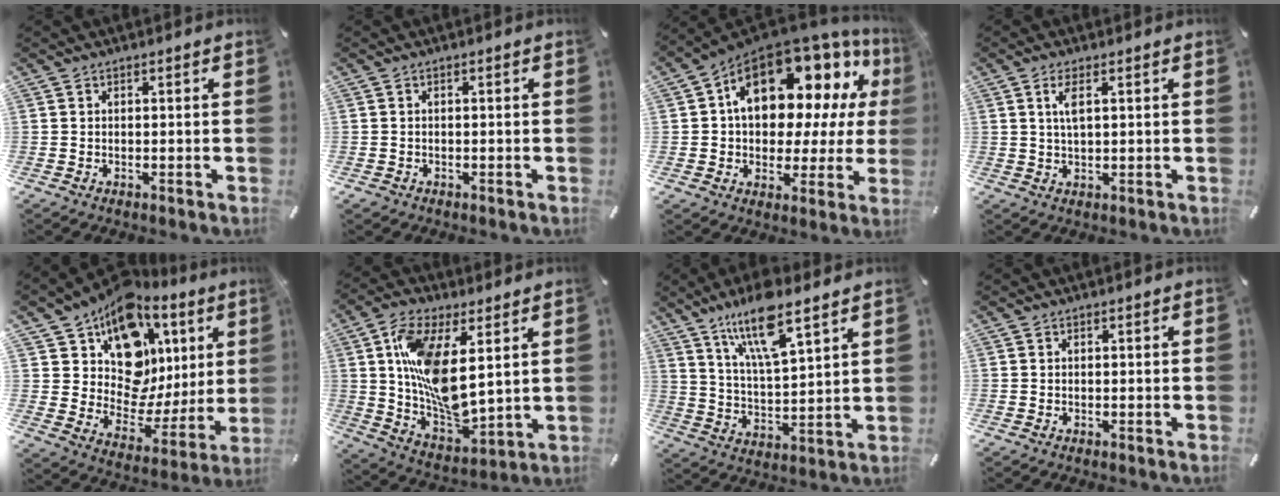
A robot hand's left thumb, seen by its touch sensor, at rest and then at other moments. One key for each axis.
{"total": 0.8, "fx": -0.4, "fy": 0.6, "fz": 0.3, "tx": -0.006, "ty": 0.003, "tz": -0.010}
{"total": 19.6, "fx": 7.5, "fy": 11.7, "fz": 13.8, "tx": -0.207, "ty": -0.056, "tz": 0.124}
{"total": 3.8, "fx": 1.3, "fy": 1.3, "fz": 3.3, "tx": -0.071, "ty": 0.000, "tz": 0.017}
{"total": 15.8, "fx": 8.8, "fy": 10.9, "fz": 7.3, "tx": -0.106, "ty": -0.097, "tz": 0.161}
{"total": 15.4, "fx": 5.1, "fy": 7.4, "fz": 12.5, "tx": -0.248, "ty": -0.028, "tz": 0.092}
{"total": 14.0, "fx": 9.7, "fy": 3.9, "fz": 9.3, "tx": -0.178, "ty": -0.034, "tz": 0.169}
{"total": 0.0}